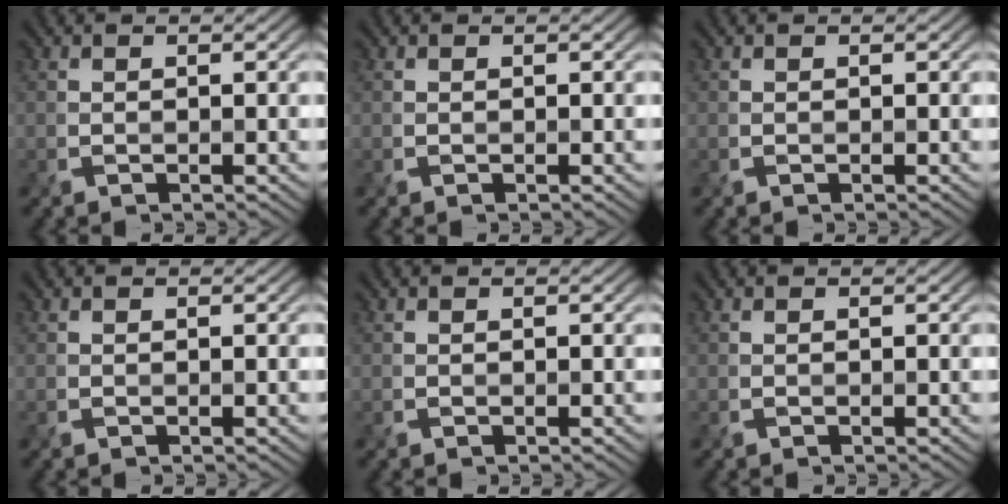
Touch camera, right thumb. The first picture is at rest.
{"total": 0.0}
{"total": 0.0}
{"total": 0.0}
{"total": 0.0}
{"total": 0.0}